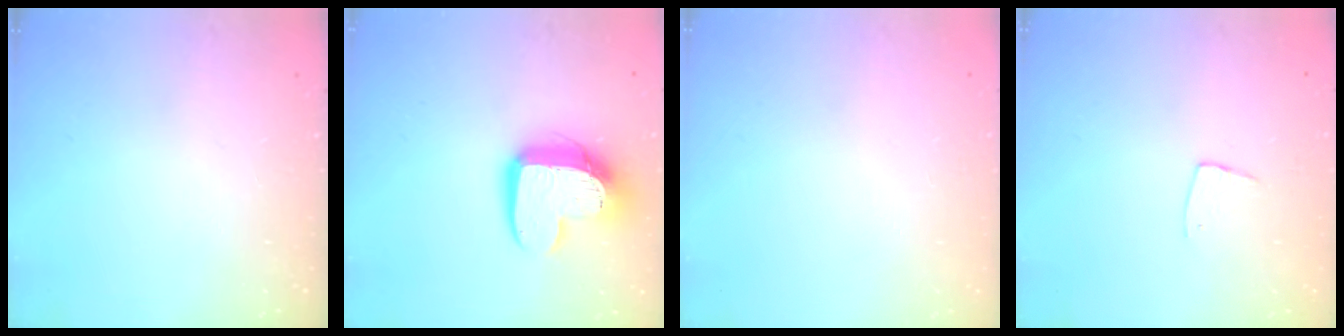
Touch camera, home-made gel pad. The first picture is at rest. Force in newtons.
{"total": 14.4, "press": 14.3, "slide": 1.2}
{"total": 0.0}
{"total": 5.3, "press": 5.3, "slide": 0.3}